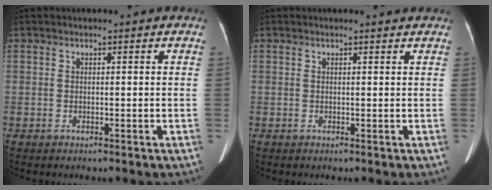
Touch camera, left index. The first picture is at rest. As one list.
[{"total": 2.0, "force": [2.0, 0.4, 0.2], "torque": [-0.011, 0.000, 0.012]}]